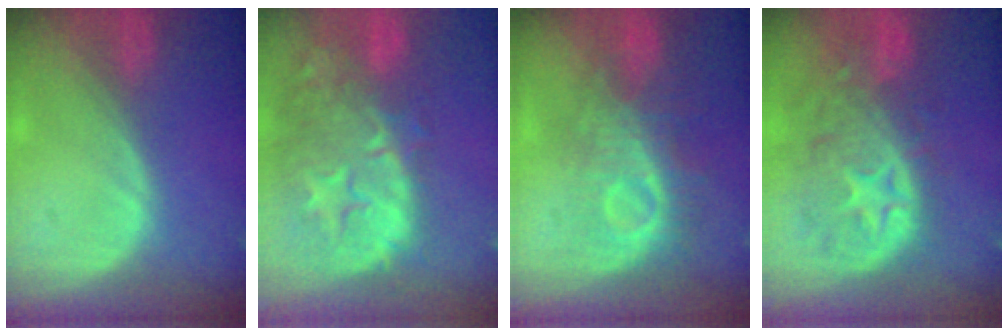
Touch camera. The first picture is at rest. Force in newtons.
{"total": 15.1, "press": 12.0, "slide": 9.2}
{"total": 9.1, "press": 8.4, "slide": 3.6}
{"total": 11.1, "press": 9.8, "slide": 5.2}